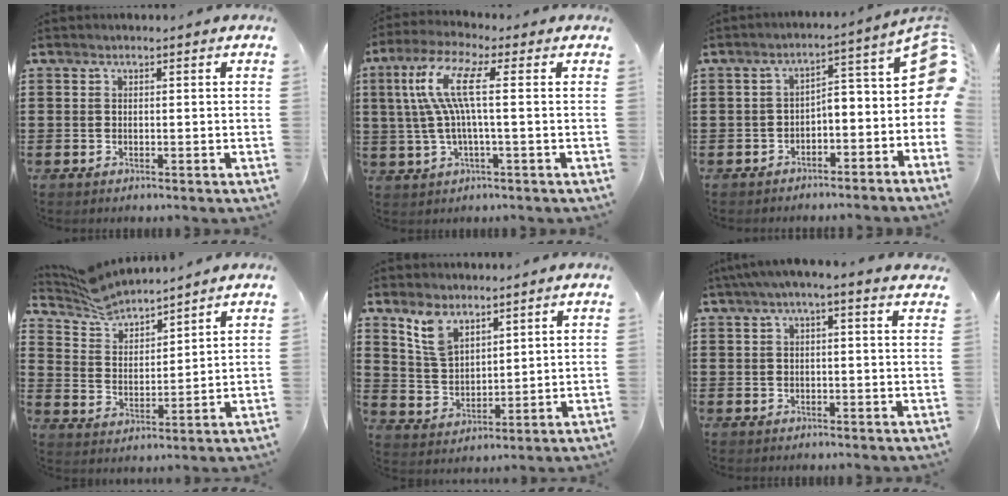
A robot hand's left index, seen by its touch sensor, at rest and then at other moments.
{"total": 9.2, "force": [1.2, 1.6, 9.0], "torque": [-0.200, -0.003, 0.007]}
{"total": 5.1, "force": [-2.6, 2.1, 3.8], "torque": [-0.056, 0.001, -0.053]}
{"total": 5.8, "force": [5.7, 0.8, 0.8], "torque": [-0.043, -0.026, 0.102]}
{"total": 6.8, "force": [5.2, 3.4, 2.7], "torque": [-0.072, -0.004, 0.100]}
{"total": 2.1, "force": [1.1, 0.0, 1.8], "torque": [-0.037, 0.001, 0.019]}